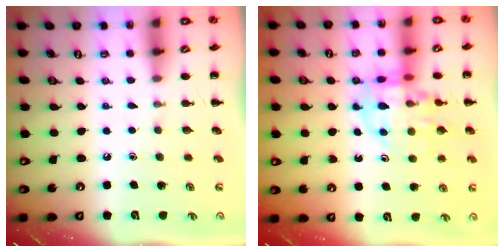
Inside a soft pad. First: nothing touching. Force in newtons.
{"total": 12.2, "press": 11.9, "slide": 2.7}